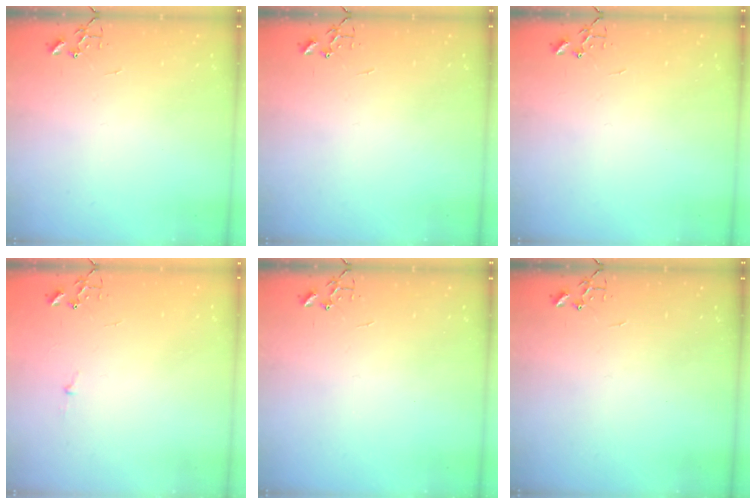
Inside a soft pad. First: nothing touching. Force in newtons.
{"total": 0.0}
{"total": 0.0}
{"total": 2.7, "press": 2.7, "slide": 0.3}
{"total": 0.0}
{"total": 0.0}